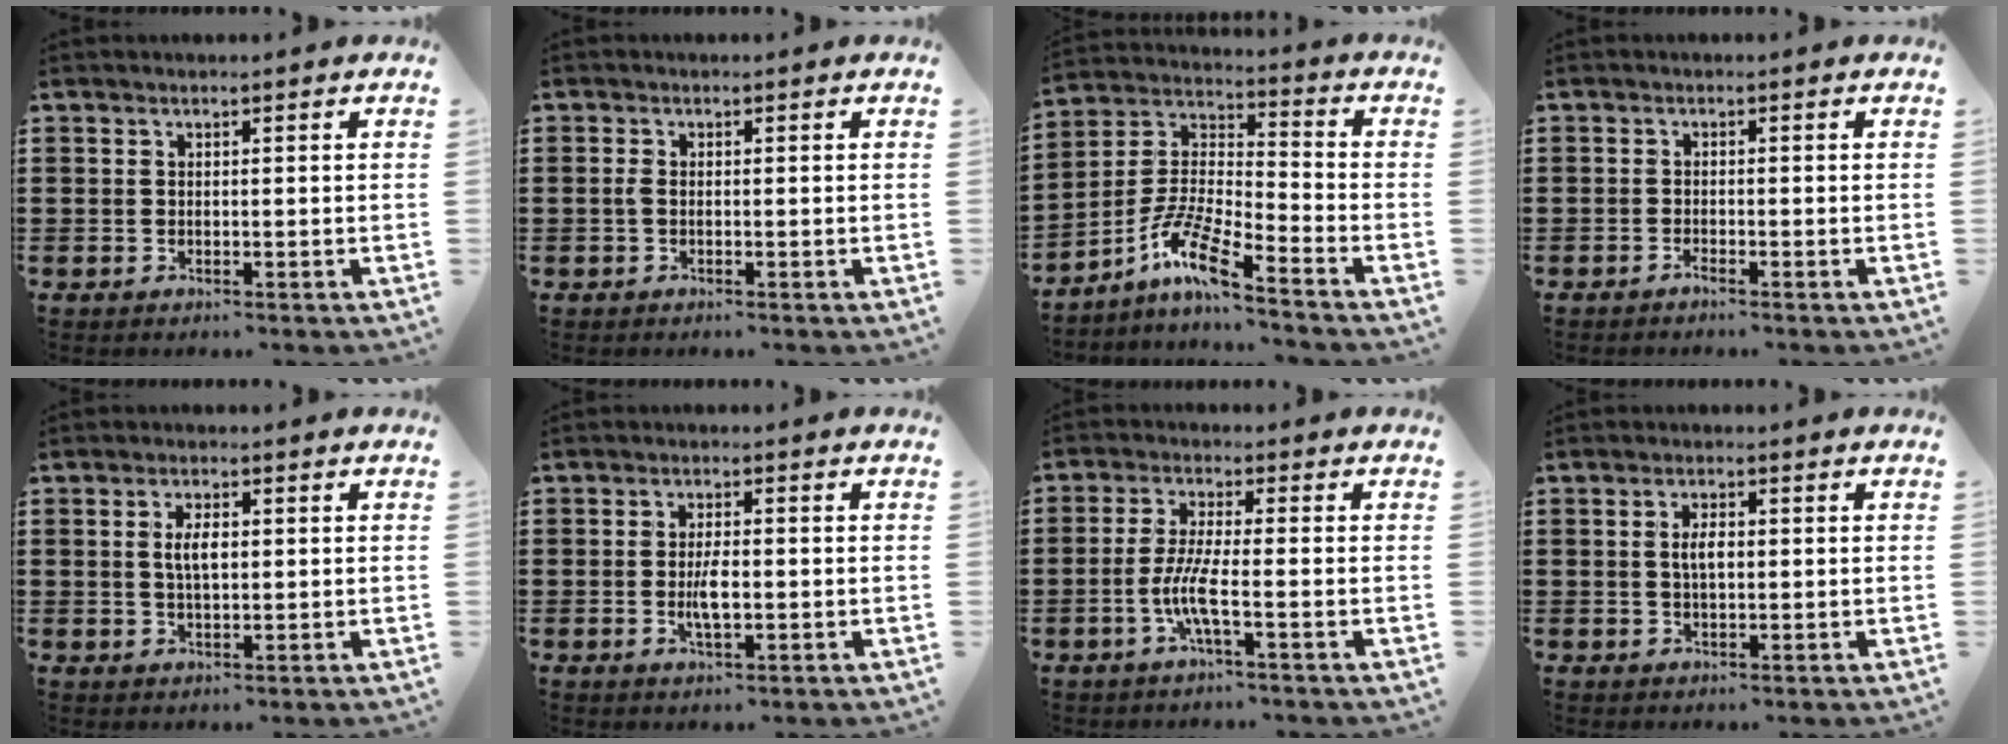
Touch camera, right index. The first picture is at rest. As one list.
[{"total": 1.0, "force": [-0.3, 0.3, 0.9], "torque": [-0.026, -0.005, -0.007]}, {"total": 9.2, "force": [-6.6, 1.4, 6.3], "torque": [-0.149, -0.013, -0.135]}, {"total": 1.0, "force": [-0.9, -0.1, 0.4], "torque": [-0.009, -0.003, -0.016]}, {"total": 3.6, "force": [0.4, 1.4, 3.3], "torque": [-0.066, 0.005, 0.005]}, {"total": 4.0, "force": [-0.6, 1.3, 3.7], "torque": [-0.074, -0.002, -0.013]}, {"total": 5.8, "force": [-2.0, 0.6, 5.4], "torque": [-0.128, -0.015, -0.049]}, {"total": 2.9, "force": [0.2, 1.1, 2.6], "torque": [-0.052, 0.004, 0.001]}]